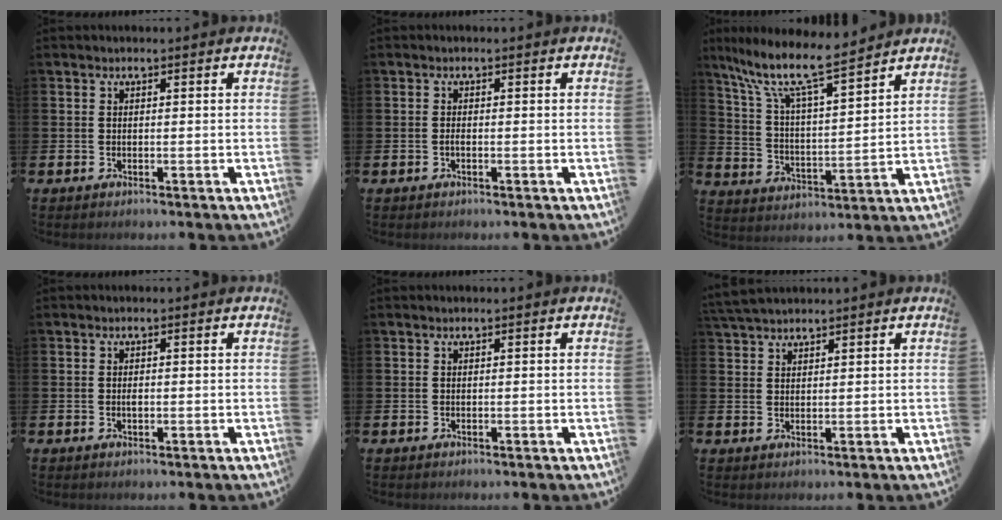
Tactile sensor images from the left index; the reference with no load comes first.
{"total": 0.6, "force": [-0.4, 0.2, 0.4], "torque": [-0.014, 0.001, -0.007]}
{"total": 10.1, "force": [8.7, 1.5, 4.8], "torque": [-0.120, -0.059, 0.145]}
{"total": 0.6, "force": [-0.2, 0.3, 0.5], "torque": [-0.008, -0.001, -0.004]}
{"total": 0.0}
{"total": 3.0, "force": [2.9, 0.5, 0.6], "torque": [-0.010, -0.010, 0.053]}